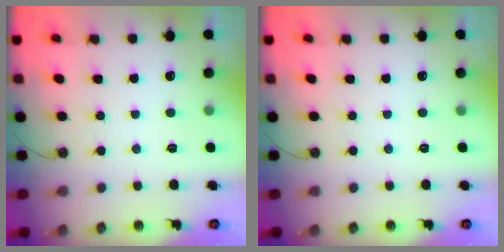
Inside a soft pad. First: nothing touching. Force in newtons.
{"total": 0.0}